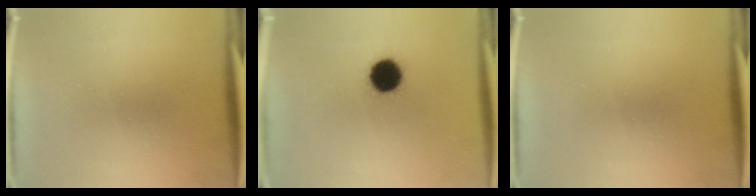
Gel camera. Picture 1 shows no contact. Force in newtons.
{"total": 10.5}
{"total": 0.0}